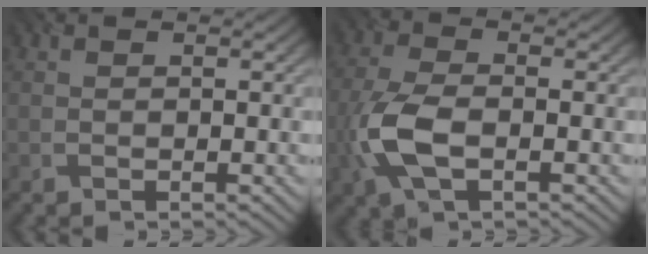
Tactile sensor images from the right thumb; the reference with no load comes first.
{"total": 7.5, "force": [-2.0, 3.7, 6.2], "torque": [-0.162, -0.003, -0.046]}